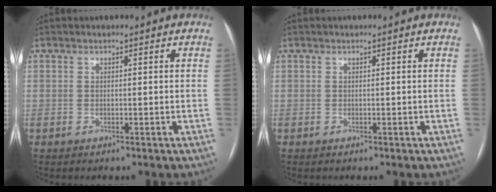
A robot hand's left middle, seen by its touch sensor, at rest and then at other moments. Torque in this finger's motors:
{"motor_torque": [-0.02, 0.00, 0.00, 0.00]}